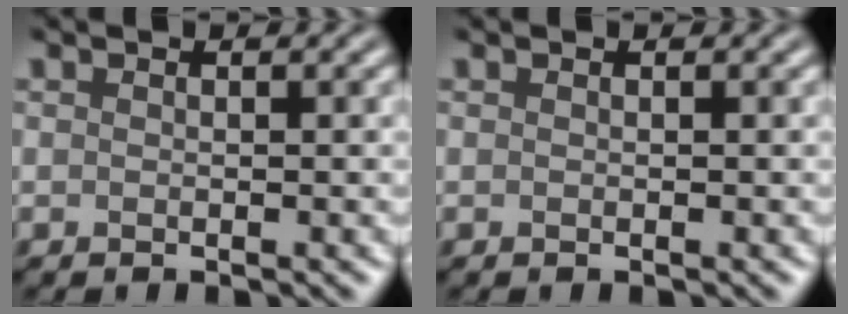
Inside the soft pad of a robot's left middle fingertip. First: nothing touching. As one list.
[{"total": 0.0}]